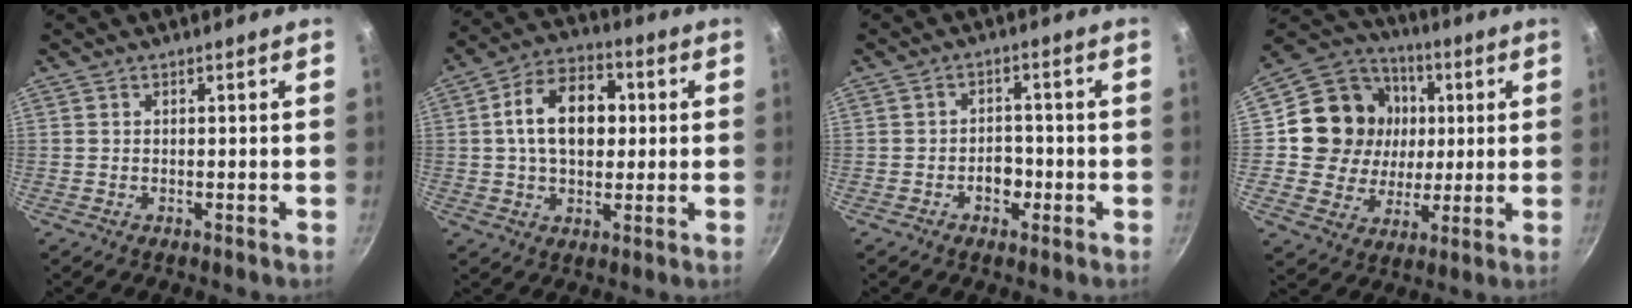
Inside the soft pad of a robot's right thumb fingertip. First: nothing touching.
{"total": 14.1, "force": [1.8, 9.4, 10.4], "torque": [-0.139, 0.021, 0.016]}
{"total": 3.7, "force": [-1.4, 2.7, 2.1], "torque": [-0.006, 0.013, -0.023]}
{"total": 18.1, "force": [2.8, 16.3, 7.3], "torque": [-0.110, 0.012, 0.048]}